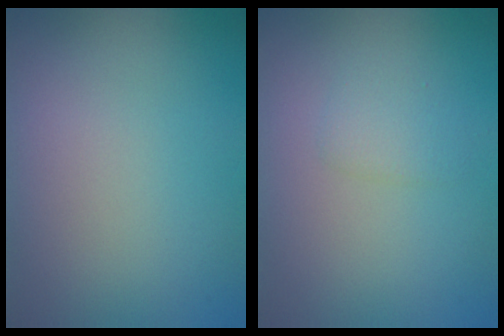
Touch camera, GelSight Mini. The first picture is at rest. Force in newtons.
{"total": 1.3, "press": 1.3, "slide": 0.0}